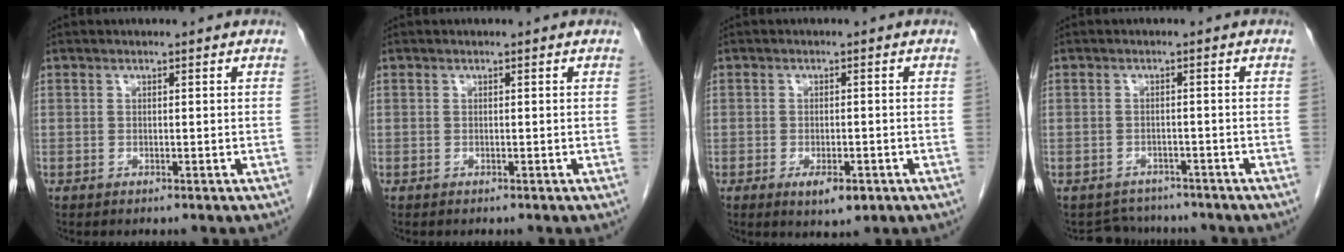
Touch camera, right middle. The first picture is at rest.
{"total": 0.0}
{"total": 3.9, "force": [-2.0, 1.5, 3.1], "torque": [-0.048, -0.002, -0.021]}
{"total": 4.8, "force": [-4.3, 2.0, -0.4], "torque": [0.008, 0.009, -0.059]}